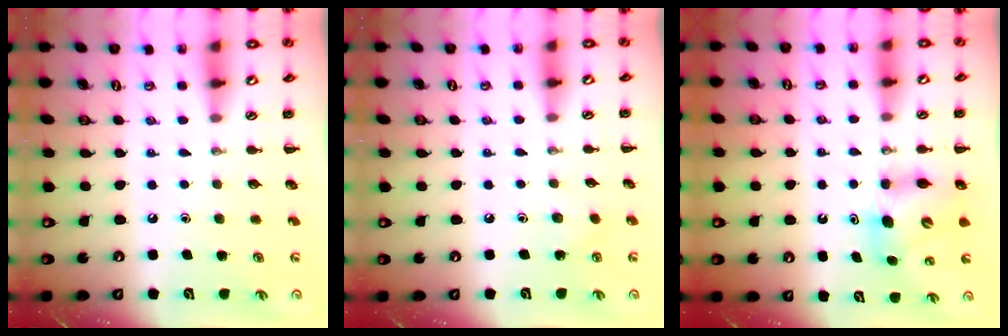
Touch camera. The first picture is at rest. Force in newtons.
{"total": 4.0, "press": 3.8, "slide": 1.2}
{"total": 6.6, "press": 6.4, "slide": 1.4}